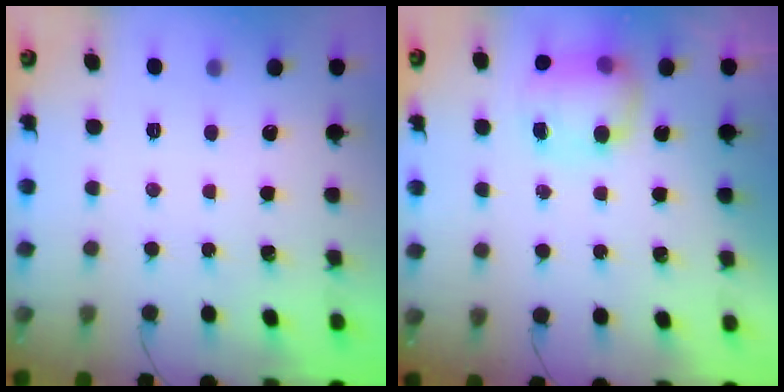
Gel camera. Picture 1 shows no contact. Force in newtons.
{"total": 11.7, "press": 9.4, "slide": 7.0}